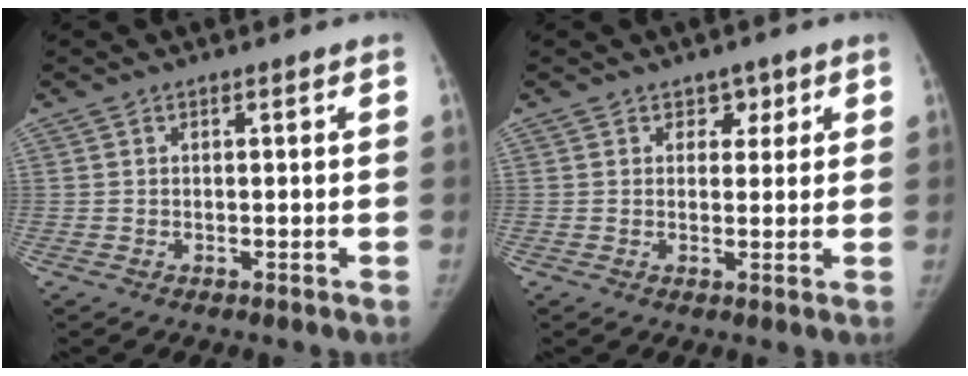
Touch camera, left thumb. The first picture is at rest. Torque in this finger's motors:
{"motor_torque": [-0.35, -0.19, -0.26, 0.30, 0.02]}